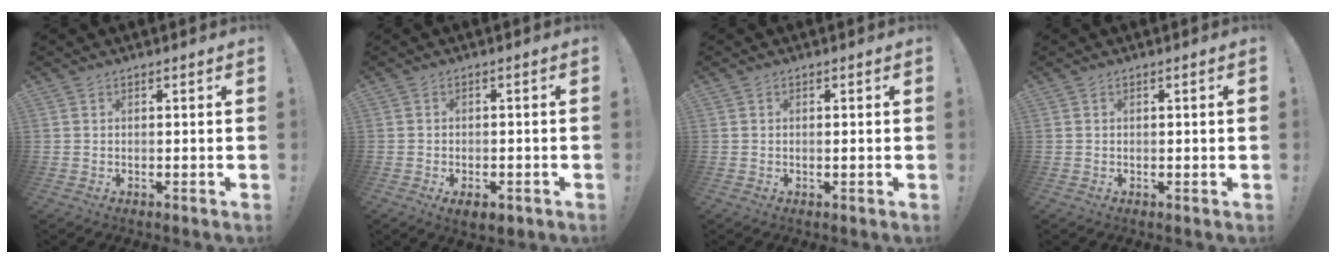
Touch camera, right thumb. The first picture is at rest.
{"total": 4.3, "force": [-2.5, 1.8, 3.1], "torque": [-0.038, 0.004, -0.039]}
{"total": 0.6, "force": [-0.1, 0.0, 0.6], "torque": [-0.003, -0.005, -0.003]}
{"total": 0.9, "force": [0.0, -0.1, 0.9], "torque": [-0.015, 0.000, 0.000]}